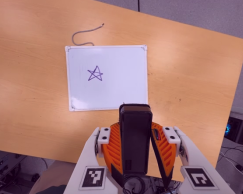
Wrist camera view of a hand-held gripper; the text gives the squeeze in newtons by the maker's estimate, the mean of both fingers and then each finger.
{"total": 6.4, "left": 4.9, "right": 7.9}